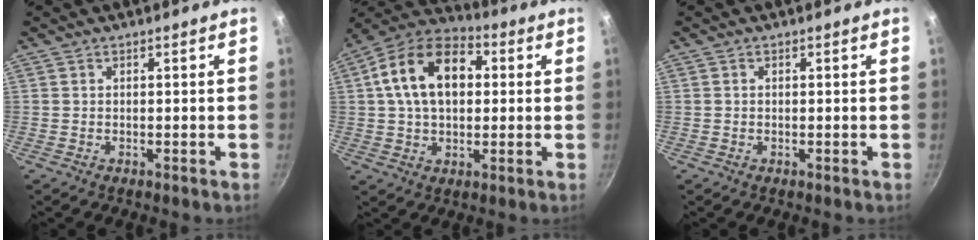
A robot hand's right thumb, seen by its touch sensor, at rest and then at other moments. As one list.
[{"total": 16.5, "force": [3.1, 10.9, 12.0], "torque": [-0.176, 0.025, 0.034]}, {"total": 0.0}]